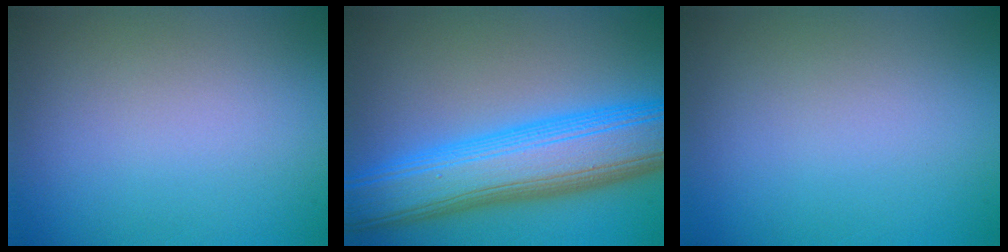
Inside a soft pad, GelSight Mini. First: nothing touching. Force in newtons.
{"total": 11.1, "press": 11.1, "slide": 0.1}
{"total": 0.0}